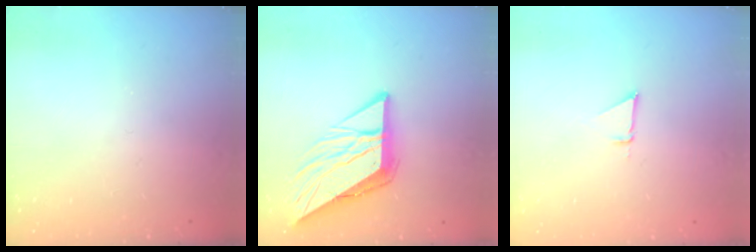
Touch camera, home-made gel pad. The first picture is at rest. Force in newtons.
{"total": 12.2, "press": 12.2, "slide": 1.4}
{"total": 2.5, "press": 2.5, "slide": 0.1}